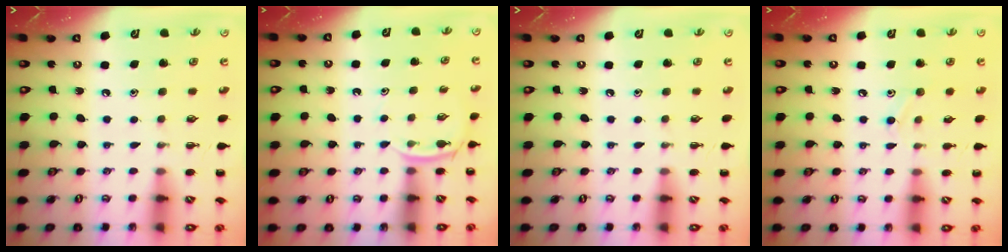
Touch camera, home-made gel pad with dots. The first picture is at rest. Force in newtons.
{"total": 3.4, "press": 3.1, "slide": 1.2}
{"total": 0.0}
{"total": 7.6, "press": 7.2, "slide": 2.3}